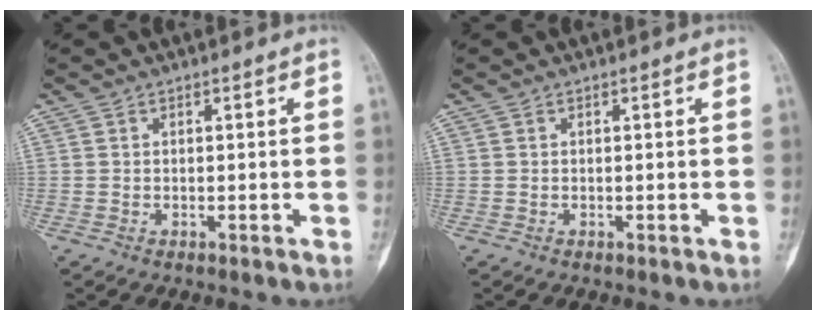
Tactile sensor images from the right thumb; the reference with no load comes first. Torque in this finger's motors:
{"motor_torque": [-0.11, -0.13, 0.06, 0.01, -0.03]}